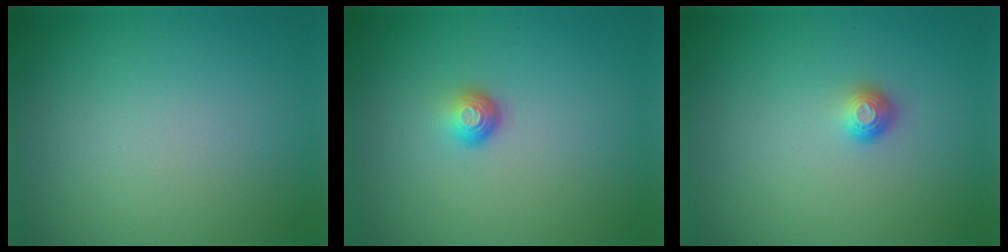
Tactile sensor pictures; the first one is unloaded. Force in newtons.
{"total": 1.6, "press": 1.0, "slide": 1.2}
{"total": 1.0, "press": 0.9, "slide": 0.4}